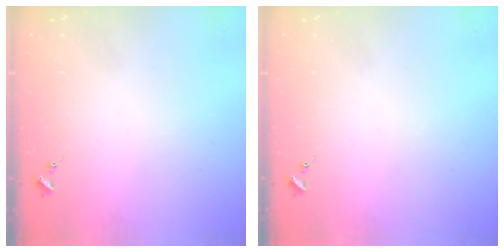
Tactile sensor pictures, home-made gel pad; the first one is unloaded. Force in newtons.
{"total": 0.0}